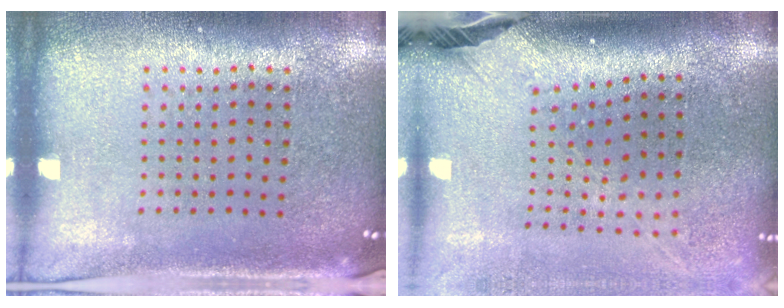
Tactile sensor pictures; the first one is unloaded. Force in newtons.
{"total": 2.5, "press": 1.8, "slide": 1.7}